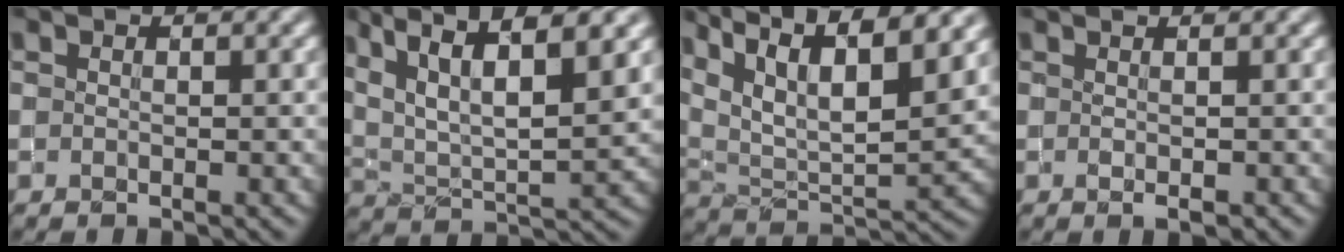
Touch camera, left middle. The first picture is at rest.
{"total": 10.0, "force": [5.7, 3.2, 7.5], "torque": [-0.145, 0.012, 0.093]}
{"total": 14.2, "force": [9.3, 4.7, 9.7], "torque": [-0.183, 0.022, 0.128]}
{"total": 1.4, "force": [0.5, 0.4, 1.2], "torque": [-0.021, -0.005, 0.003]}